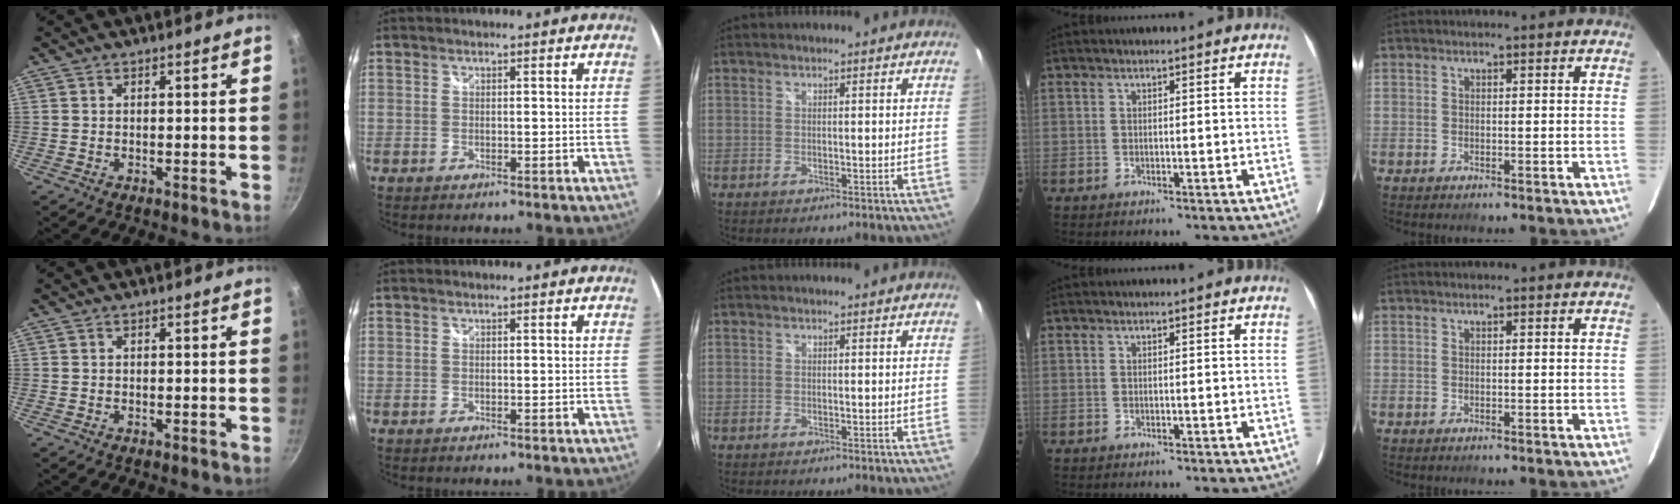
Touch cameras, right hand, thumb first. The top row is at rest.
{}